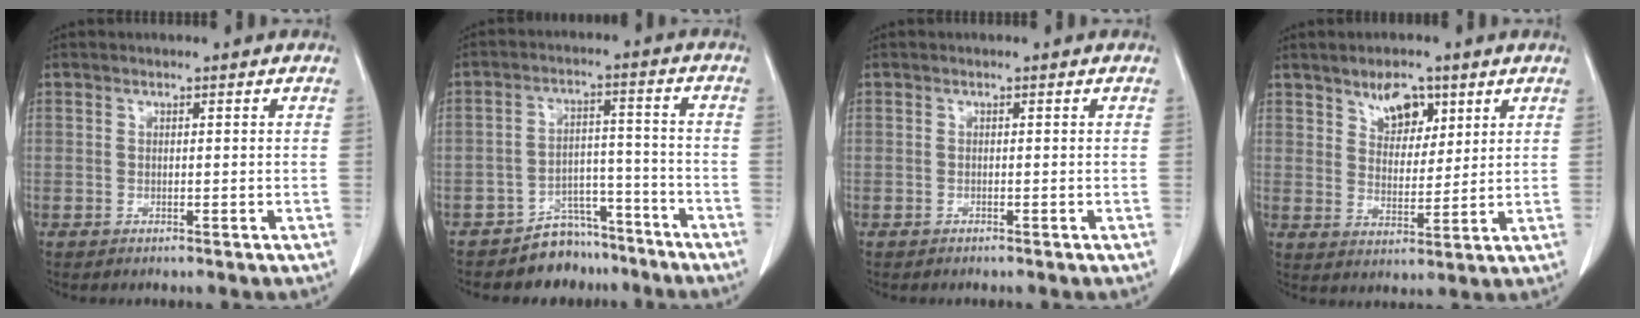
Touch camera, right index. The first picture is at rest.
{"total": 7.0, "force": [-5.9, 3.7, 0.5], "torque": [0.005, 0.039, -0.092]}
{"total": 0.0}
{"total": 6.3, "force": [3.8, 3.4, 3.7], "torque": [-0.060, 0.004, 0.069]}